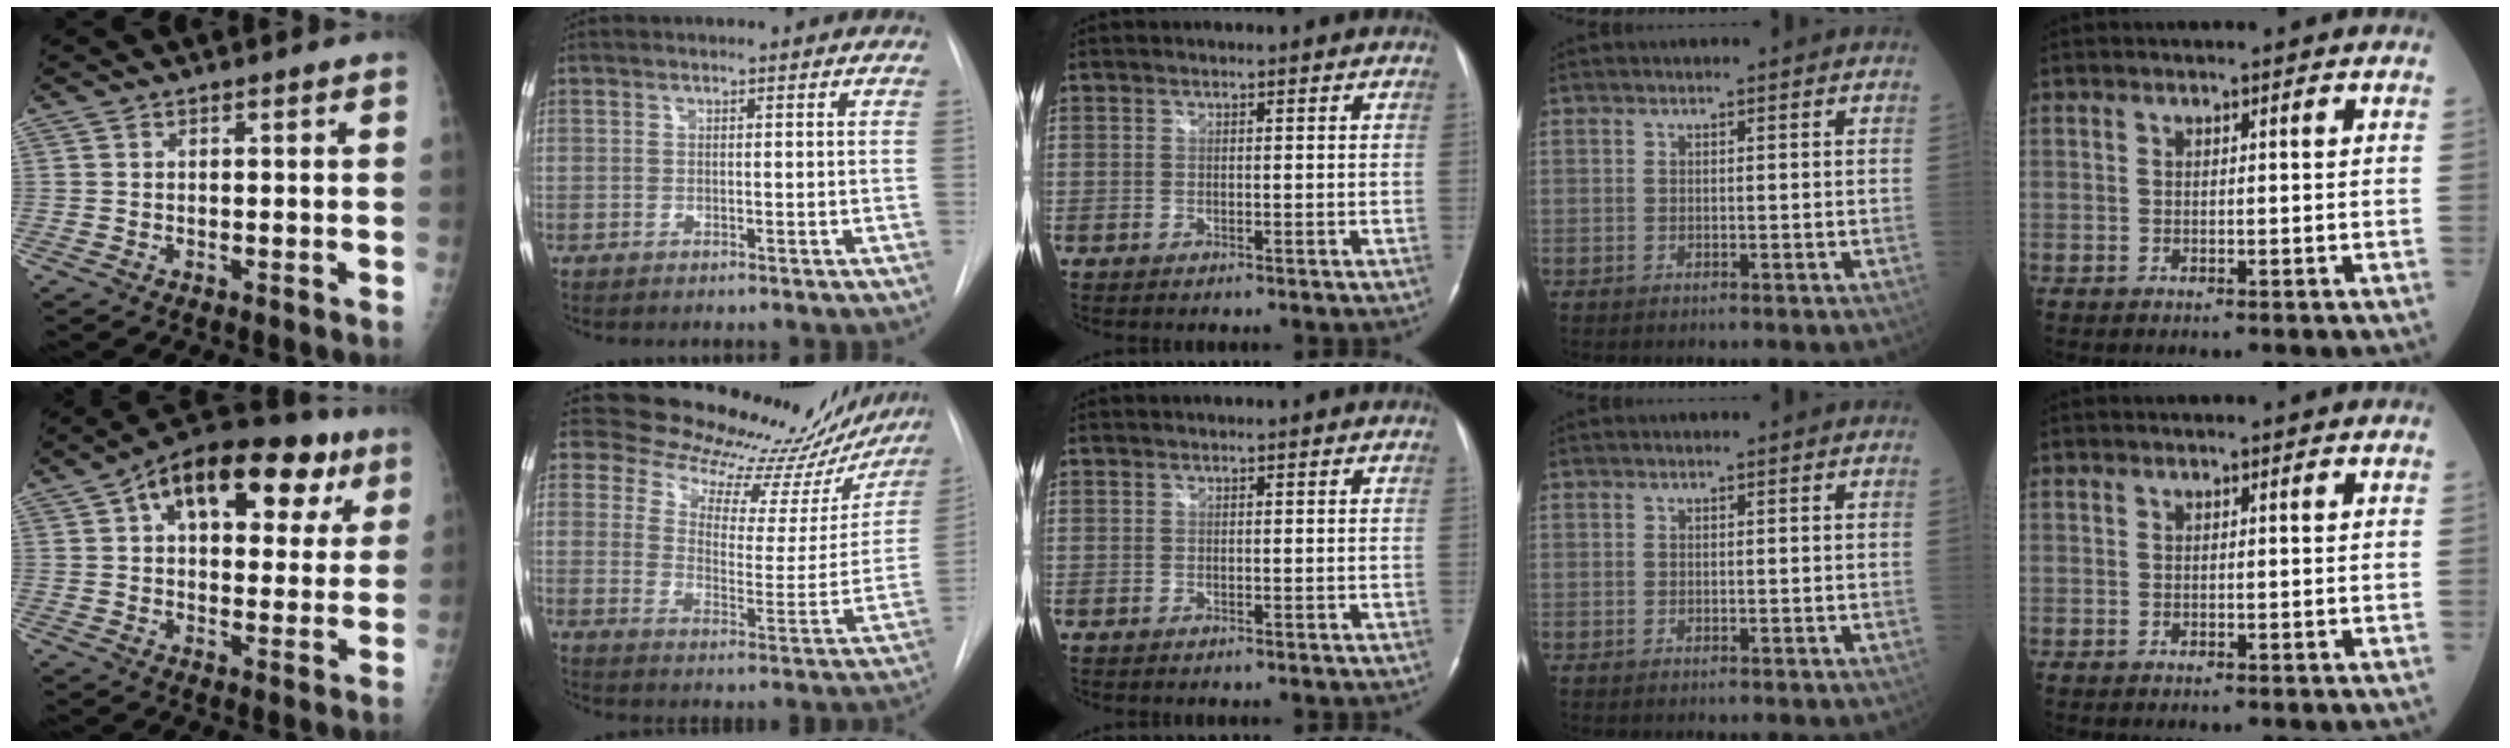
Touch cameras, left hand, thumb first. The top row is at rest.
{"thumb": {"total": 21.5, "force": [8.9, 11.6, 15.7], "torque": [-0.192, 0.022, 0.126]}, "index": {"total": 21.8, "force": [20.0, 6.0, 6.1], "torque": [-0.078, -0.078, 0.245]}}